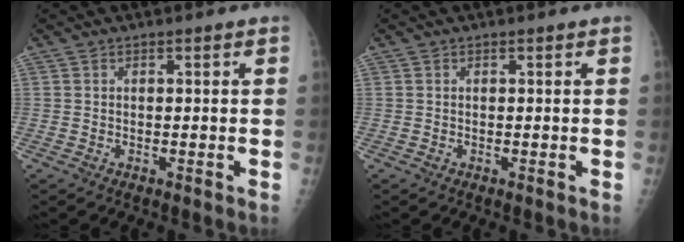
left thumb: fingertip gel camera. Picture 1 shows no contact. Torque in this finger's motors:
{"motor_torque": [0.00, 0.00, -0.10, -0.10, 0.00]}